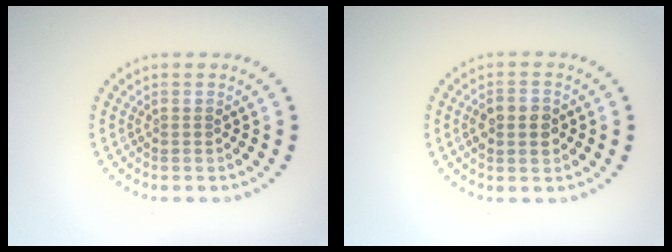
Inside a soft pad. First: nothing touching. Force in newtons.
{"total": 3.0, "press": 3.0, "slide": 0.1}